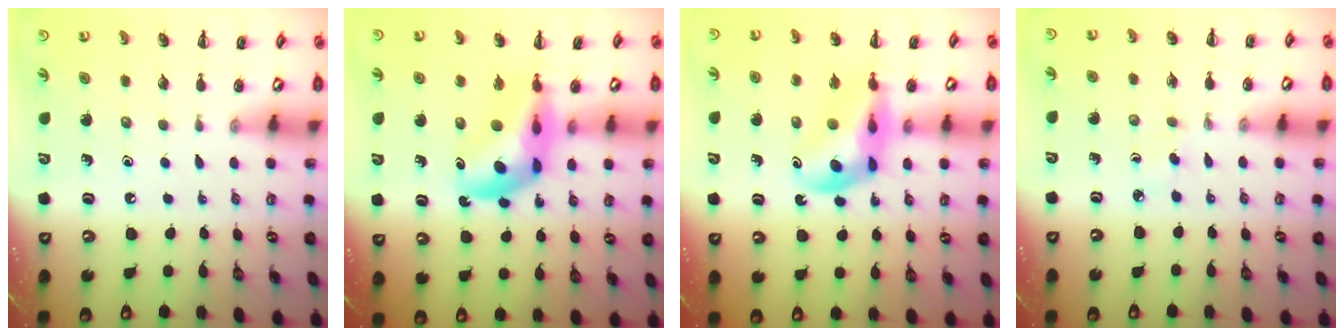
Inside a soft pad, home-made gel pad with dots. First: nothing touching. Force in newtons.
{"total": 11.2, "press": 10.7, "slide": 3.3}
{"total": 12.3, "press": 11.8, "slide": 3.4}
{"total": 2.3, "press": 2.1, "slide": 0.9}